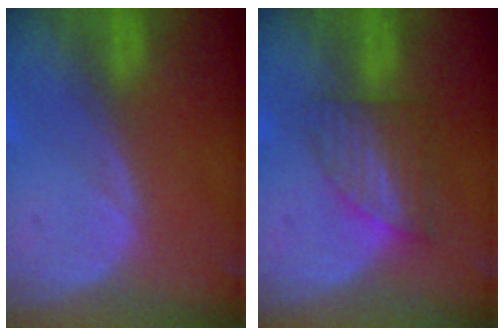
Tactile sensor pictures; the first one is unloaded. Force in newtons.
{"total": 6.3, "press": 5.6, "slide": 2.8}